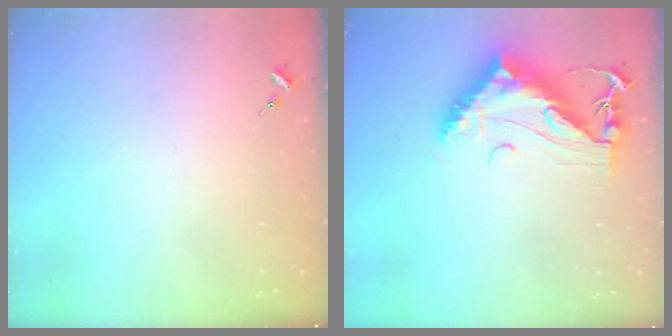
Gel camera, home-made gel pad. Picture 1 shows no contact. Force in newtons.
{"total": 14.4, "press": 14.3, "slide": 1.4}